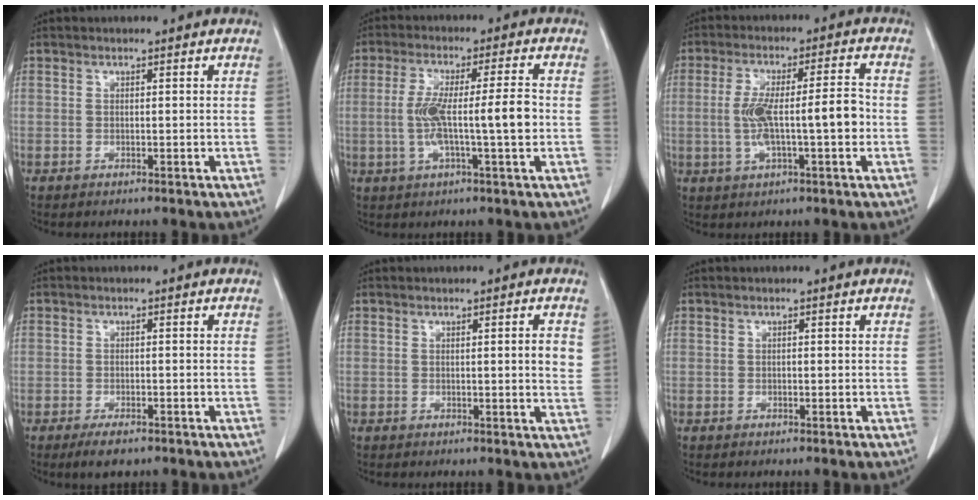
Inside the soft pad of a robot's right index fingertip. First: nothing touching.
{"total": 9.5, "force": [-0.9, 0.4, 9.4], "torque": [-0.174, 0.011, -0.018]}
{"total": 9.7, "force": [-1.0, 1.7, 9.5], "torque": [-0.176, 0.020, -0.016]}
{"total": 3.0, "force": [-2.0, 1.2, 1.8], "torque": [-0.035, -0.004, -0.028]}
{"total": 3.0, "force": [0.8, 0.3, 2.9], "torque": [-0.037, -0.002, 0.008]}
{"total": 0.0}